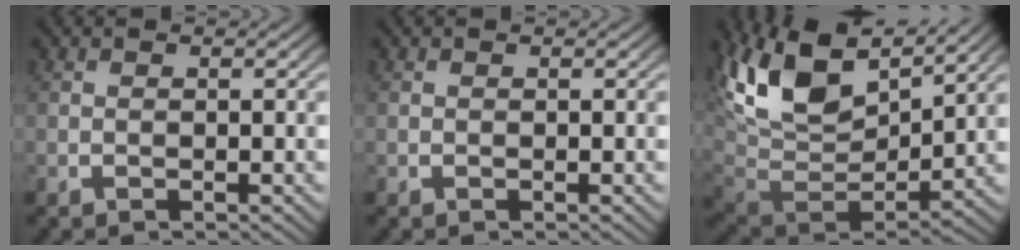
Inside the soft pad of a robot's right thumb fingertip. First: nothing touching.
{"total": 0.0}
{"total": 12.2, "force": [3.3, 7.5, 9.0], "torque": [-0.212, -0.030, 0.073]}